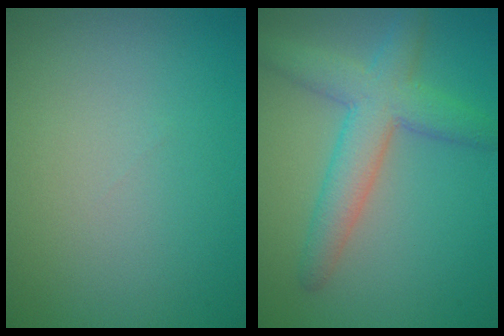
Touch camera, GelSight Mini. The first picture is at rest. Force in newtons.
{"total": 4.8, "press": 4.8, "slide": 0.2}